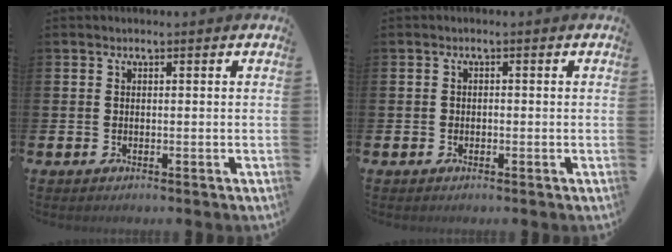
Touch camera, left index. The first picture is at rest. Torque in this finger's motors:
{"motor_torque": [-0.05, -0.03, -0.06, 0.01]}